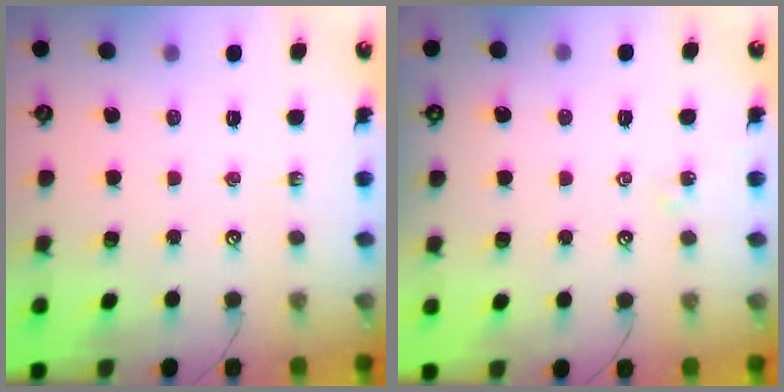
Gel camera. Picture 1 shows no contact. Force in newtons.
{"total": 3.0, "press": 2.9, "slide": 0.5}